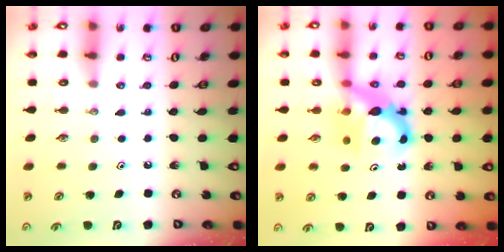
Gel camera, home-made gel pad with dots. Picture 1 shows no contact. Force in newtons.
{"total": 7.6, "press": 7.5, "slide": 0.6}